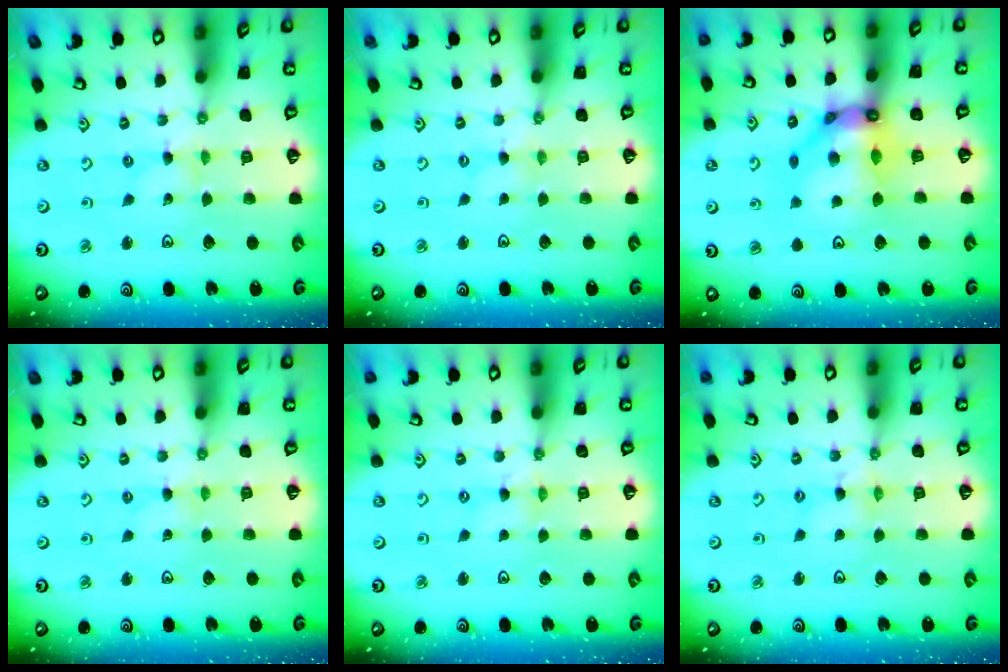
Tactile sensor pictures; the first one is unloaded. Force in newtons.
{"total": 0.5, "press": 0.5, "slide": 0.1}
{"total": 12.9, "press": 12.7, "slide": 1.9}
{"total": 0.8, "press": 0.8, "slide": 0.1}
{"total": 0.0}
{"total": 3.0, "press": 3.0, "slide": 0.3}